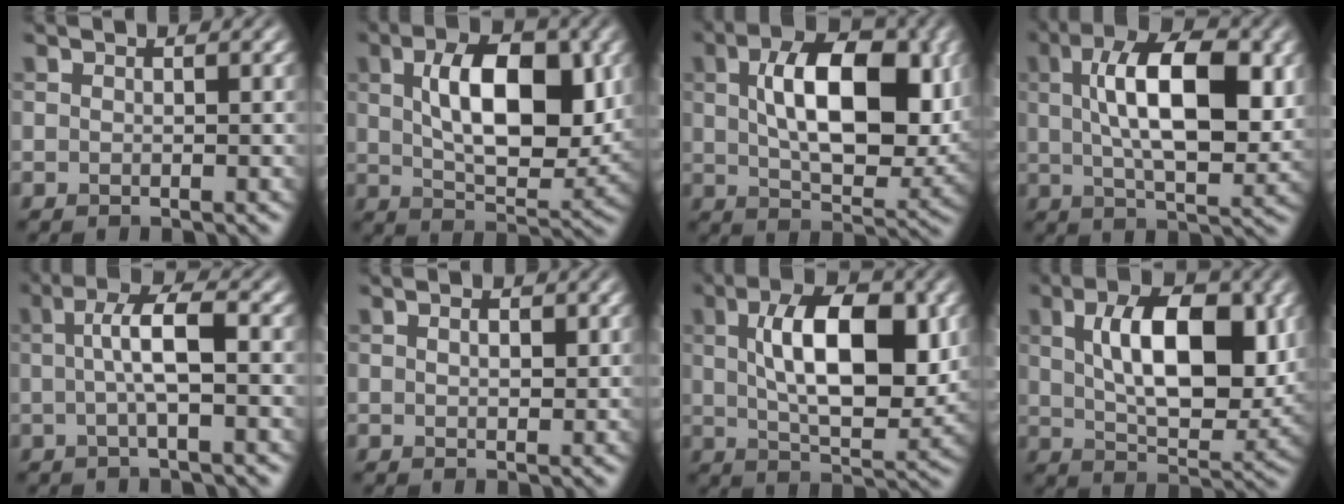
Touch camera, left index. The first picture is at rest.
{"total": 9.7, "force": [2.0, 4.8, 8.2], "torque": [-0.127, 0.000, 0.034]}
{"total": 11.3, "force": [2.1, 5.9, 9.5], "torque": [-0.143, 0.001, 0.037]}
{"total": 11.0, "force": [2.2, 4.7, 9.7], "torque": [-0.153, 0.003, 0.036]}
{"total": 4.4, "force": [0.1, 0.9, 4.3], "torque": [-0.077, 0.007, 0.002]}
{"total": 1.8, "force": [0.7, 1.0, 1.4], "torque": [-0.013, -0.006, 0.016]}
{"total": 10.3, "force": [2.0, 4.6, 9.0], "torque": [-0.142, 0.003, 0.033]}
{"total": 10.3, "force": [2.2, 5.0, 8.7], "torque": [-0.136, -0.001, 0.039]}